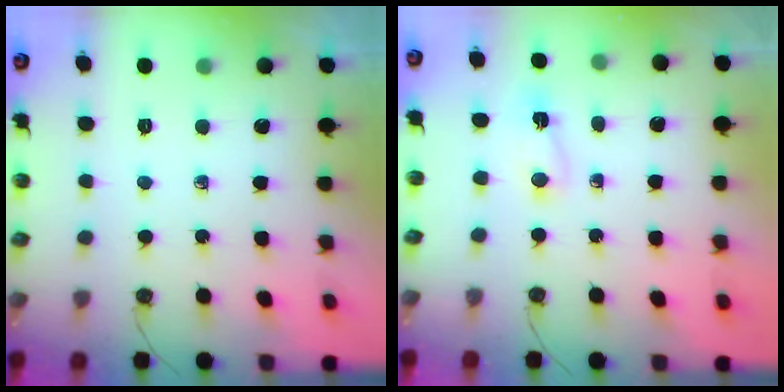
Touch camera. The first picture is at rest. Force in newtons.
{"total": 2.0, "press": 1.6, "slide": 1.2}